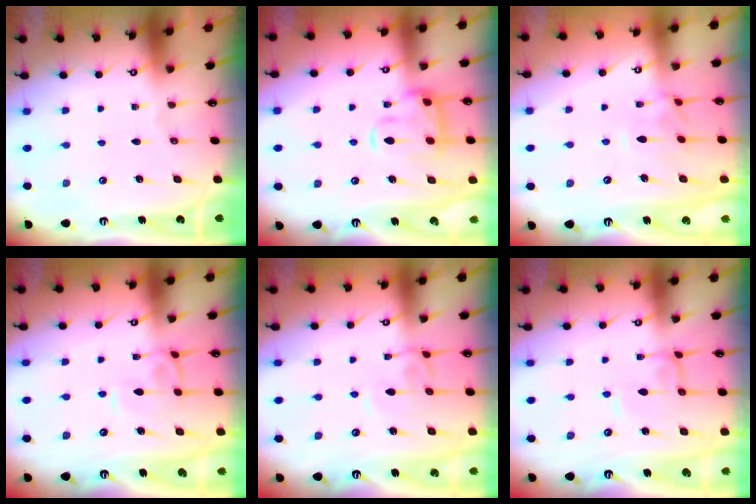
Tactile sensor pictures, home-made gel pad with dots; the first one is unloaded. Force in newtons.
{"total": 5.5, "press": 5.3, "slide": 1.4}
{"total": 0.9, "press": 0.3, "slide": 0.9}
{"total": 1.0, "press": 1.0, "slide": 0.2}
{"total": 2.3, "press": 2.2, "slide": 0.3}
{"total": 0.0}